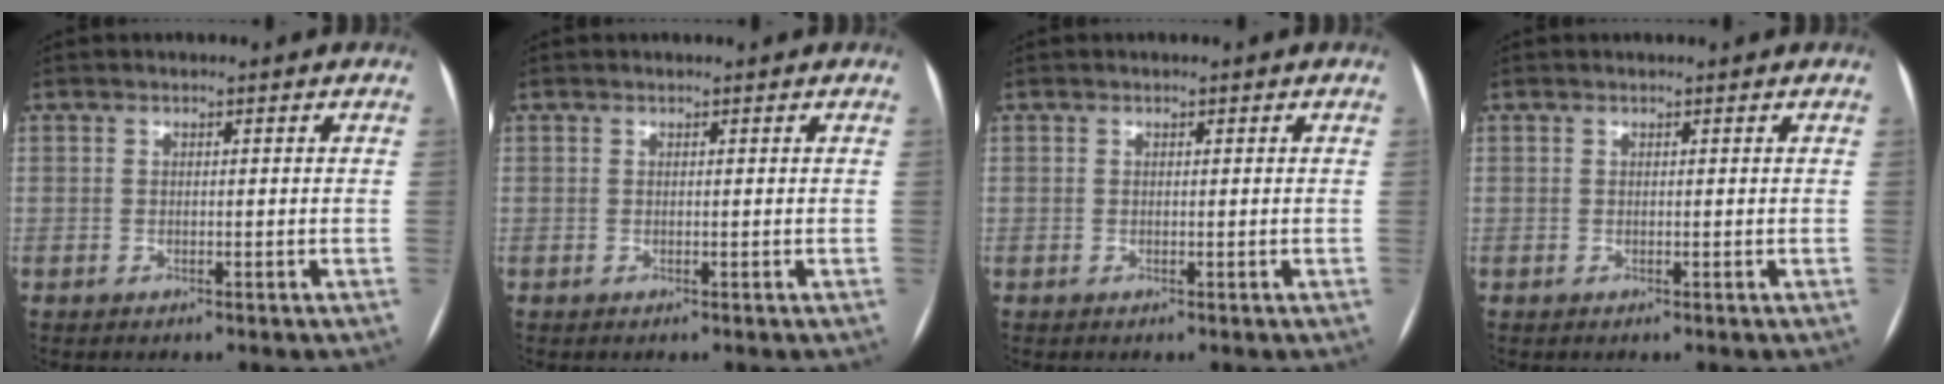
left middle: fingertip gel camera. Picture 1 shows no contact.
{"total": 0.5, "force": [0.5, 0.0, 0.2], "torque": [-0.007, 0.005, 0.010]}
{"total": 0.0}
{"total": 0.5, "force": [0.5, 0.0, 0.1], "torque": [-0.007, 0.006, 0.009]}